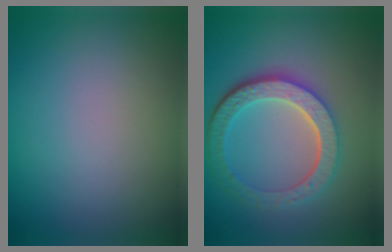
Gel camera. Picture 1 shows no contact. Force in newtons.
{"total": 6.1, "press": 4.6, "slide": 4.0}